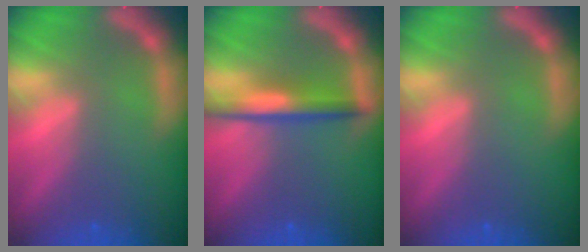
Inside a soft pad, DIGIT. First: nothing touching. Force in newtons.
{"total": 4.0}
{"total": 0.0}